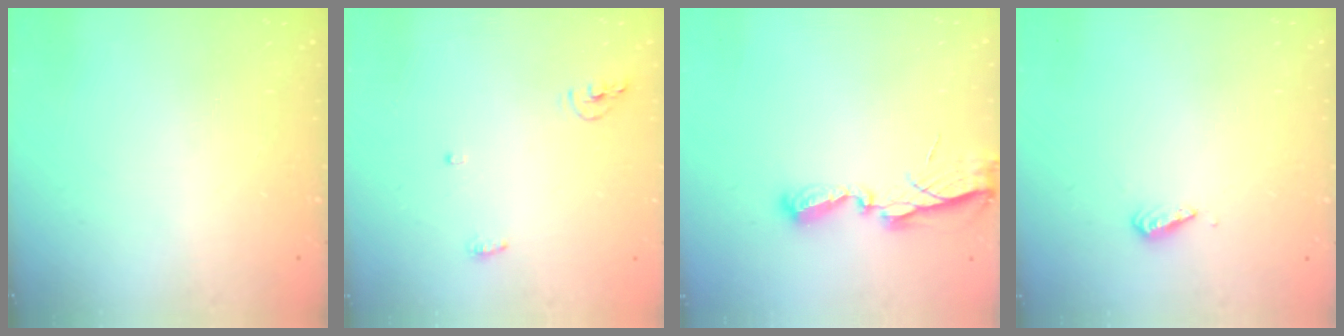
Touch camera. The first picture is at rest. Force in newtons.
{"total": 4.8, "press": 4.7, "slide": 0.8}
{"total": 6.2, "press": 6.2, "slide": 0.0}
{"total": 2.8, "press": 2.8, "slide": 0.7}